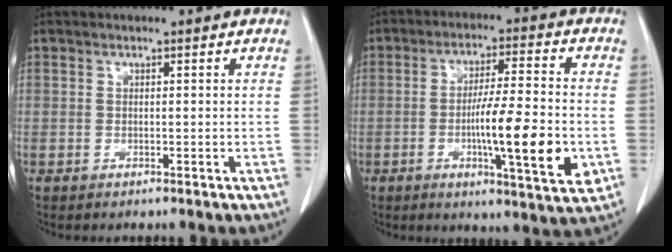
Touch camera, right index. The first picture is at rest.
{"total": 14.0, "force": [-3.2, 1.0, 13.6], "torque": [-0.212, -0.012, -0.050]}